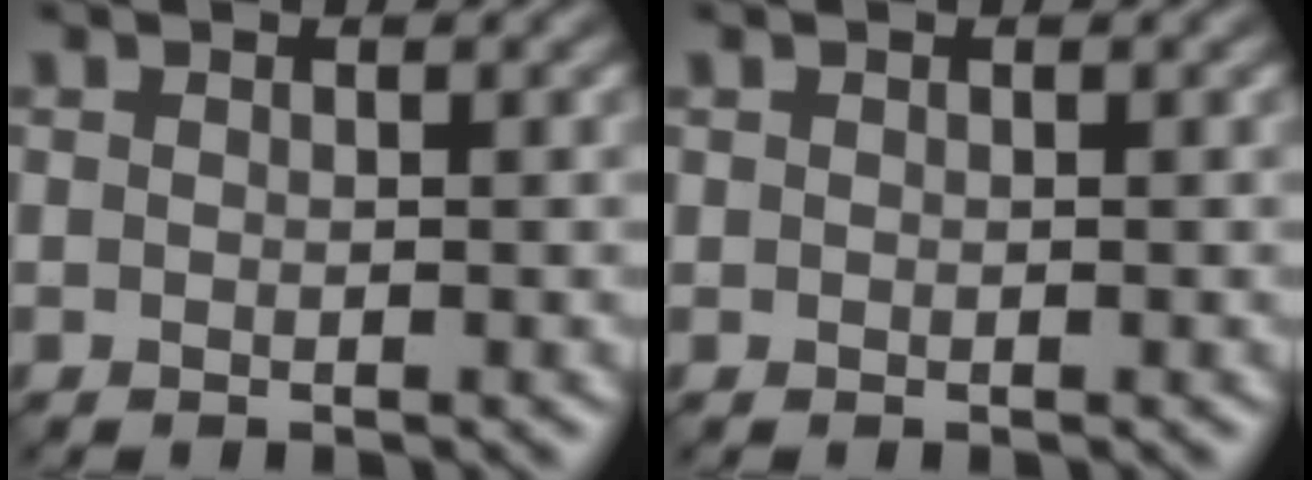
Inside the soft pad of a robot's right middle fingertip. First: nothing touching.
{"total": 0.0}